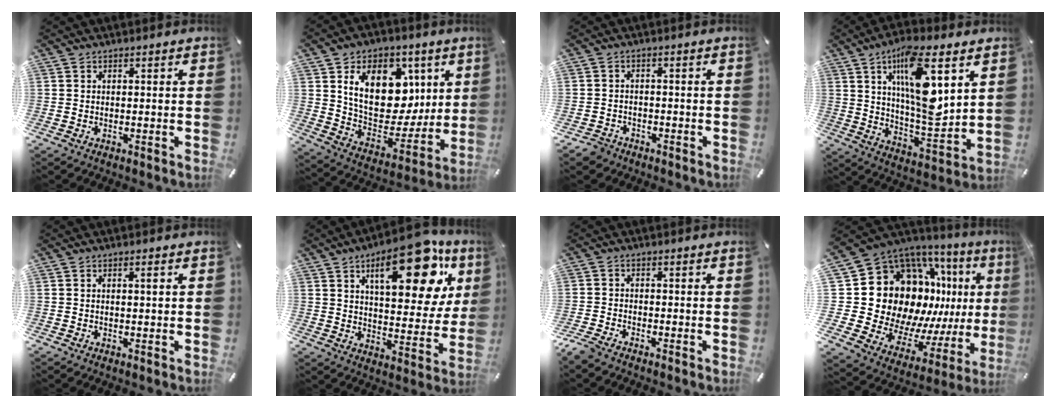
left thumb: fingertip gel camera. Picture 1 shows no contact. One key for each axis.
{"total": 19.6, "fx": 7.1, "fy": 13.6, "fz": 12.2, "tx": -0.190, "ty": -0.031, "tz": 0.133}
{"total": 3.0, "fx": -2.2, "fy": 2.0, "fz": 0.6, "tx": -0.017, "ty": 0.011, "tz": -0.046}
{"total": 17.7, "fx": 7.5, "fy": 6.1, "fz": 14.8, "tx": -0.268, "ty": -0.030, "tz": 0.118}
{"total": 1.2, "fx": 0.4, "fy": 0.3, "fz": 1.1, "tx": -0.020, "ty": 0.002, "tz": 0.005}
{"total": 22.7, "fx": 11.6, "fy": 9.6, "fz": 17.0, "tx": -0.231, "ty": -0.058, "tz": 0.179}
{"total": 2.6, "fx": -2.4, "fy": 0.7, "fz": 0.9, "tx": -0.035, "ty": 0.003, "tz": -0.052}
{"total": 21.9, "fx": 5.5, "fy": 17.0, "fz": 12.6, "tx": -0.207, "ty": -0.097, "tz": 0.153}